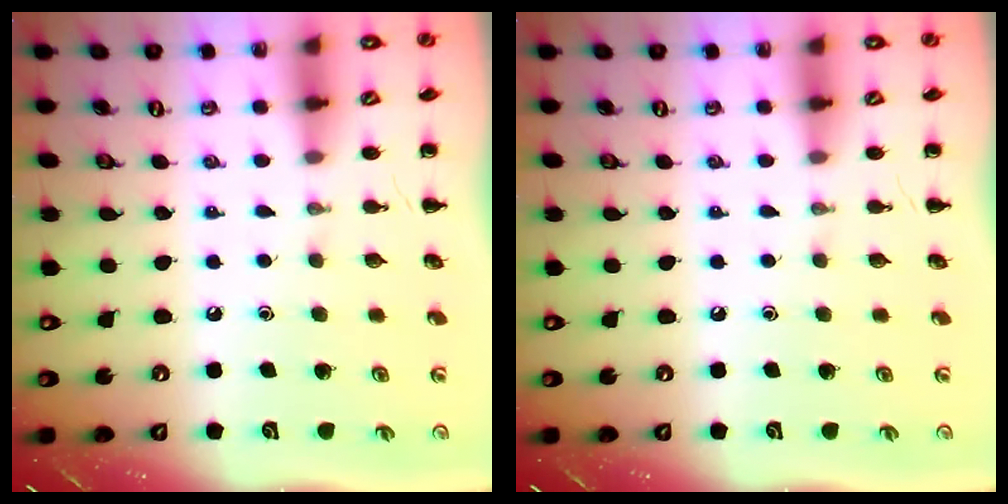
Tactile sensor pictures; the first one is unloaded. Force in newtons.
{"total": 0.0}